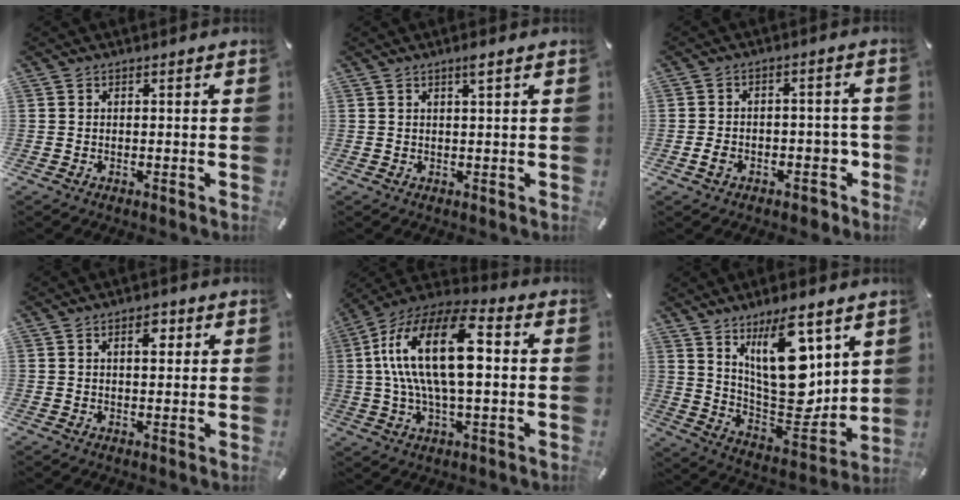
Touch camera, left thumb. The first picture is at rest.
{"total": 1.8, "force": [1.1, 0.0, 1.5], "torque": [-0.031, -0.001, 0.018]}
{"total": 6.0, "force": [-2.2, 4.2, 3.7], "torque": [-0.057, 0.010, -0.039]}
{"total": 3.8, "force": [1.3, 2.0, 2.9], "torque": [-0.030, -0.005, 0.014]}
{"total": 20.1, "force": [2.8, 8.8, 17.8], "torque": [-0.375, -0.001, 0.039]}
{"total": 20.2, "force": [9.2, 9.0, 15.5], "torque": [-0.274, -0.077, 0.154]}